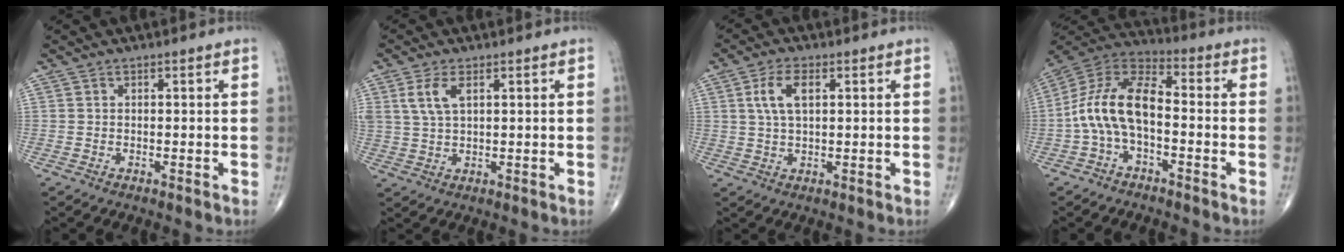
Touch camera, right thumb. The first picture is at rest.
{"total": 5.0, "force": [2.0, 2.4, 4.0], "torque": [-0.088, 0.000, 0.046]}
{"total": 5.8, "force": [1.7, 2.7, 4.8], "torque": [-0.099, 0.004, 0.035]}
{"total": 12.7, "force": [-2.2, 6.6, 10.6], "torque": [-0.205, 0.045, -0.052]}